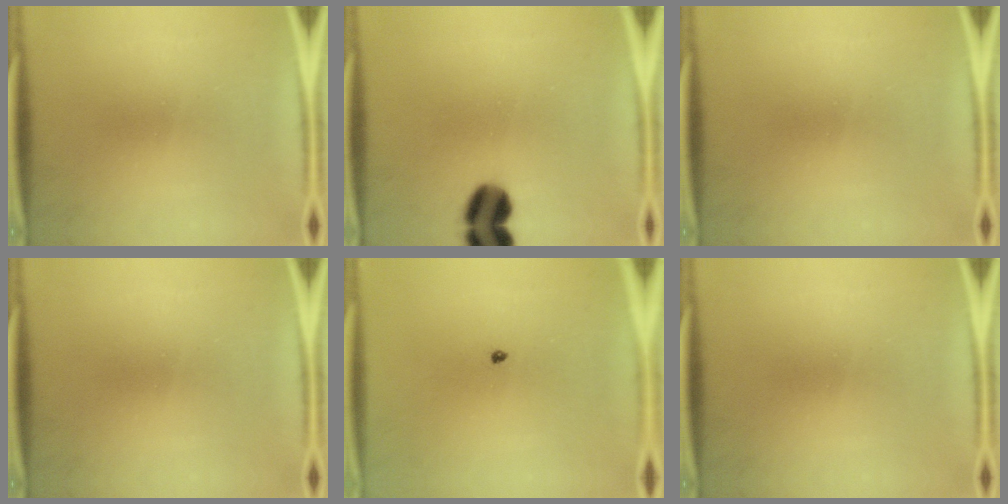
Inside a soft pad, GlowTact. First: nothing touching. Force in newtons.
{"total": 7.9}
{"total": 0.0}
{"total": 0.0}
{"total": 0.6}
{"total": 0.0}